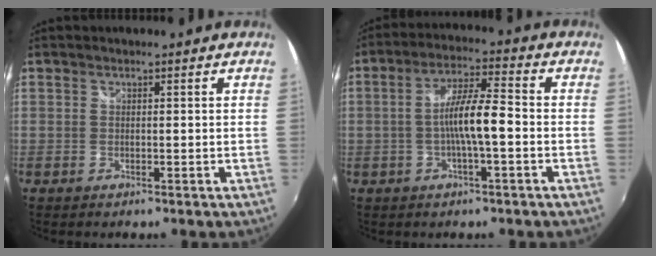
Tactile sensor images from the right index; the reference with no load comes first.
{"total": 8.0, "force": [-1.7, 0.9, 7.8], "torque": [-0.151, 0.007, -0.030]}